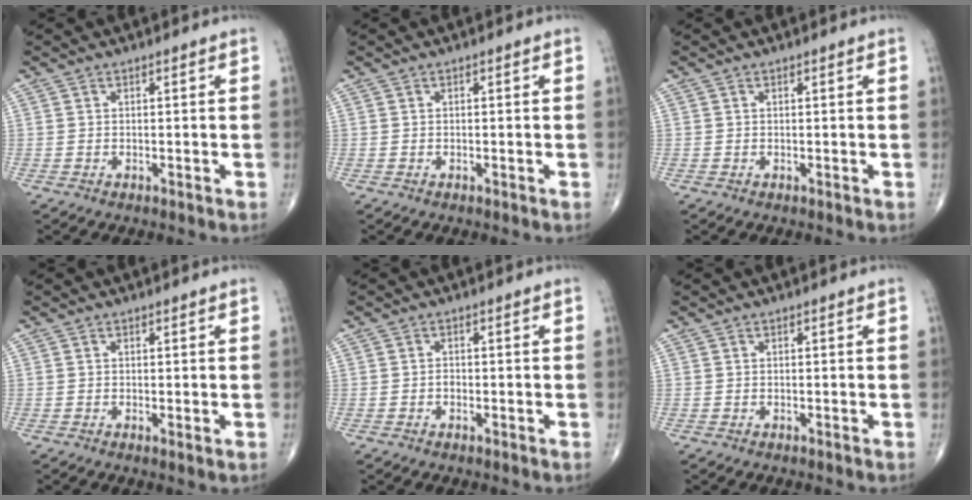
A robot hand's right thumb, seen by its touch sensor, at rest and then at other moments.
{"total": 0.0}
{"total": 0.0}
{"total": 0.7, "force": [0.0, 0.1, 0.7], "torque": [-0.014, -0.004, -0.002]}
{"total": 1.1, "force": [-0.4, 0.8, 0.6], "torque": [-0.004, 0.003, -0.008]}
{"total": 0.0}